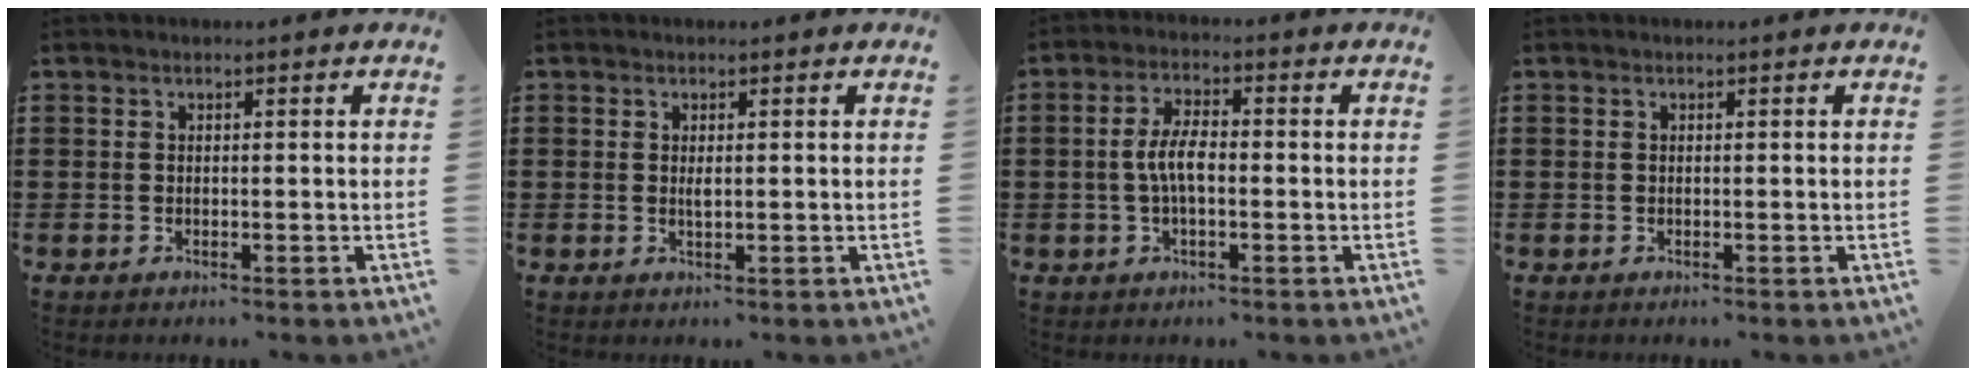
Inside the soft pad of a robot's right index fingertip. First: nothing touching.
{"total": 1.1, "force": [0.2, 0.3, 1.1], "torque": [-0.020, 0.002, 0.003]}
{"total": 5.2, "force": [-0.5, 2.1, 4.7], "torque": [-0.107, -0.001, -0.017]}
{"total": 0.0}